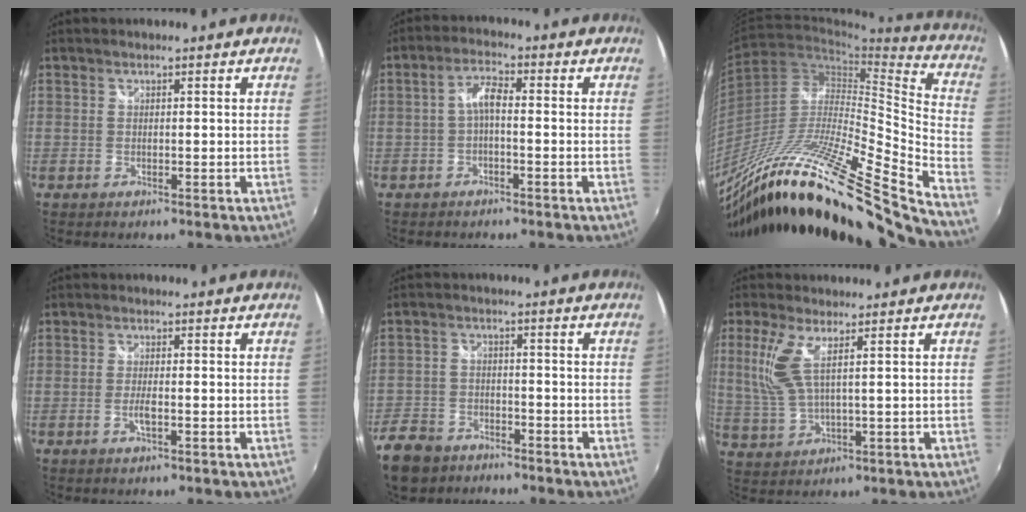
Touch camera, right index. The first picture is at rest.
{"total": 3.5, "force": [-1.0, 1.1, 3.2], "torque": [-0.066, 0.011, -0.020]}
{"total": 30.8, "force": [-24.4, 0.9, 18.8], "torque": [-0.263, -0.058, -0.415]}
{"total": 2.5, "force": [-0.8, 0.4, 2.3], "torque": [-0.046, -0.004, -0.015]}
{"total": 10.3, "force": [-7.3, 6.4, 3.6], "torque": [-0.116, -0.002, -0.133]}
{"total": 7.1, "force": [2.5, 1.9, 6.4], "torque": [-0.148, 0.000, 0.058]}